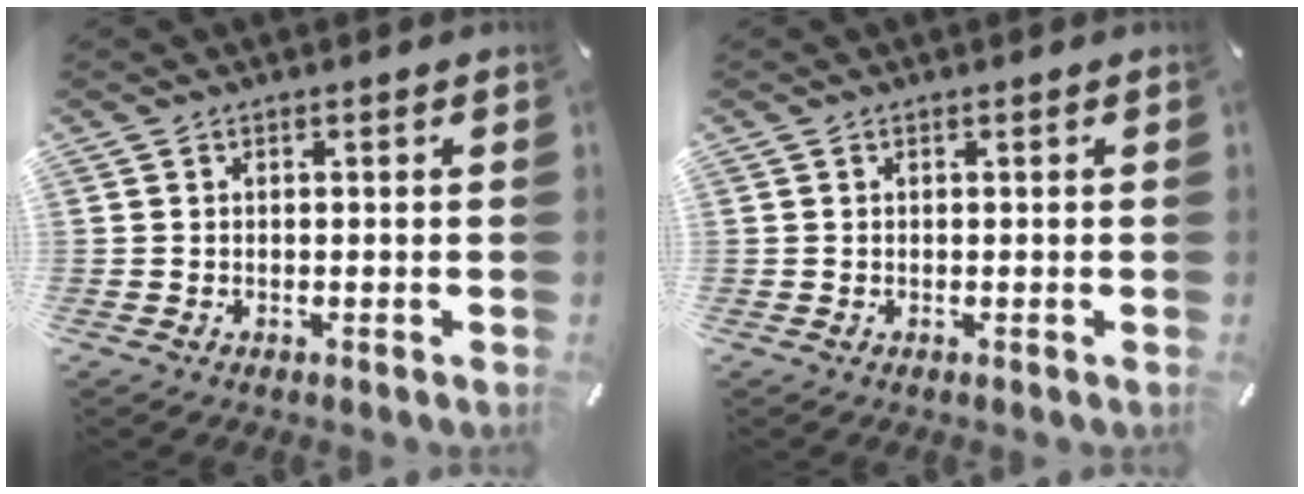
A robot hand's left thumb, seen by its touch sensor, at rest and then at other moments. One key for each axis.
{"total": 0.0}